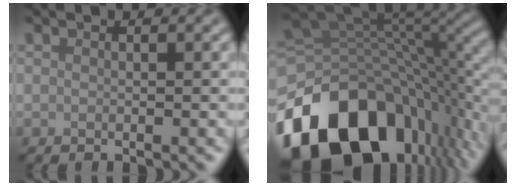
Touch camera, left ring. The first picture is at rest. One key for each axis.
{"total": 16.8, "fx": -7.6, "fy": 10.7, "fz": 10.5, "tx": -0.204, "ty": -0.023, "tz": -0.118}